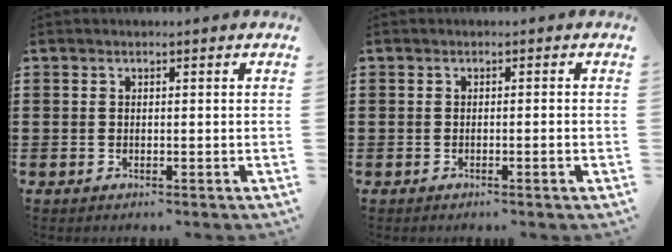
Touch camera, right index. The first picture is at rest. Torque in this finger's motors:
{"motor_torque": [-0.51, 0.30, 0.00, -0.01]}